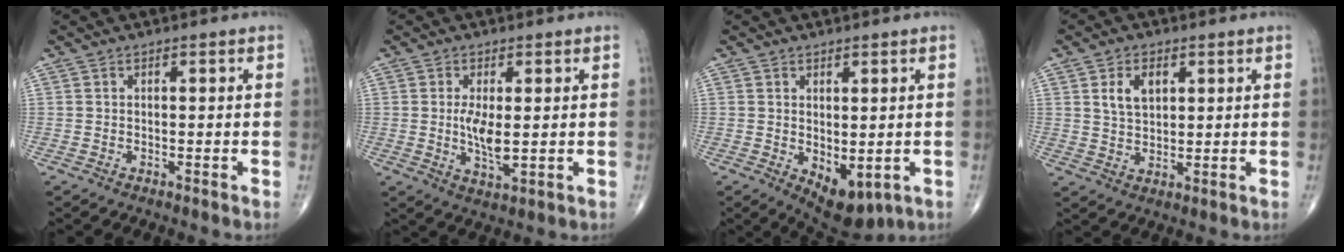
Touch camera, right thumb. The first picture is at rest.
{"total": 5.8, "force": [0.2, 2.2, 5.4], "torque": [-0.104, -0.016, 0.006]}
{"total": 7.7, "force": [-1.6, 4.1, 6.3], "torque": [-0.075, -0.008, -0.003]}
{"total": 5.8, "force": [2.2, 3.6, 4.0], "torque": [-0.059, -0.008, 0.042]}